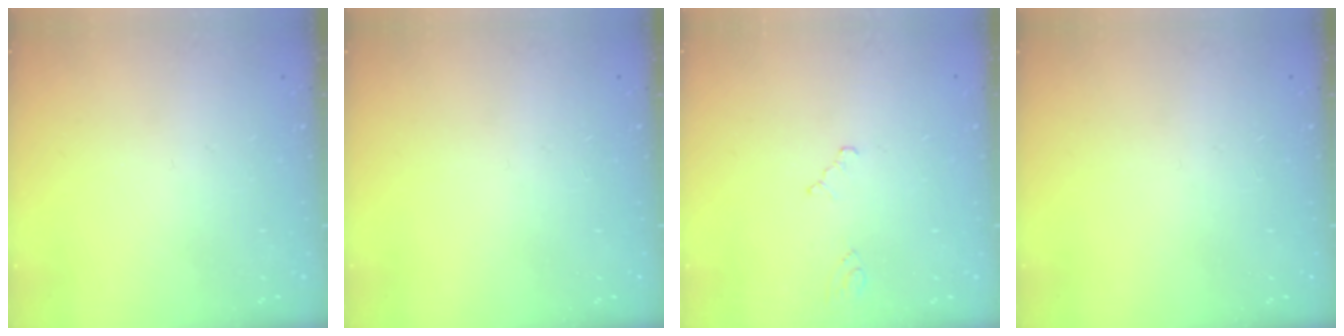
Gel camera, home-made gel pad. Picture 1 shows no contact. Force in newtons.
{"total": 0.0}
{"total": 0.0}
{"total": 0.0}